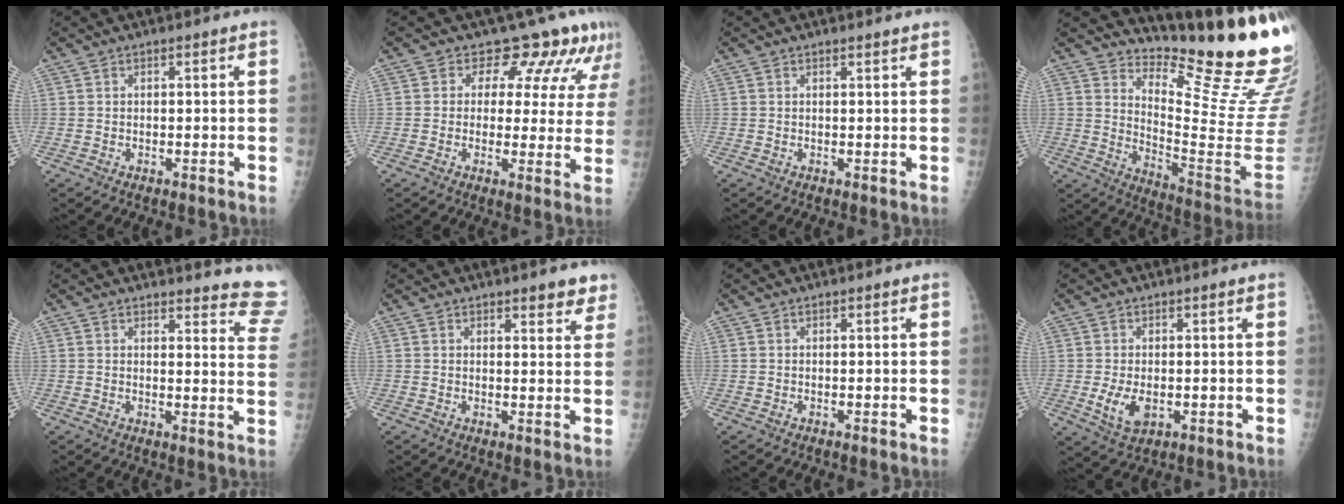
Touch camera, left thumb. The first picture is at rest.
{"total": 10.2, "force": [8.1, 5.3, 3.3], "torque": [0.001, -0.038, 0.074]}
{"total": 1.0, "force": [0.9, 0.0, 0.2], "torque": [-0.005, -0.004, 0.011]}
{"total": 19.8, "force": [16.5, 1.6, 10.8], "torque": [-0.139, -0.189, 0.231]}
{"total": 12.4, "force": [12.2, 1.3, 1.2], "torque": [0.025, -0.134, 0.099]}
{"total": 4.3, "force": [3.2, 1.7, 2.3], "torque": [-0.001, -0.016, 0.039]}
{"total": 0.0}
{"total": 5.2, "force": [-1.0, 3.1, 4.1], "torque": [-0.076, -0.009, -0.010]}